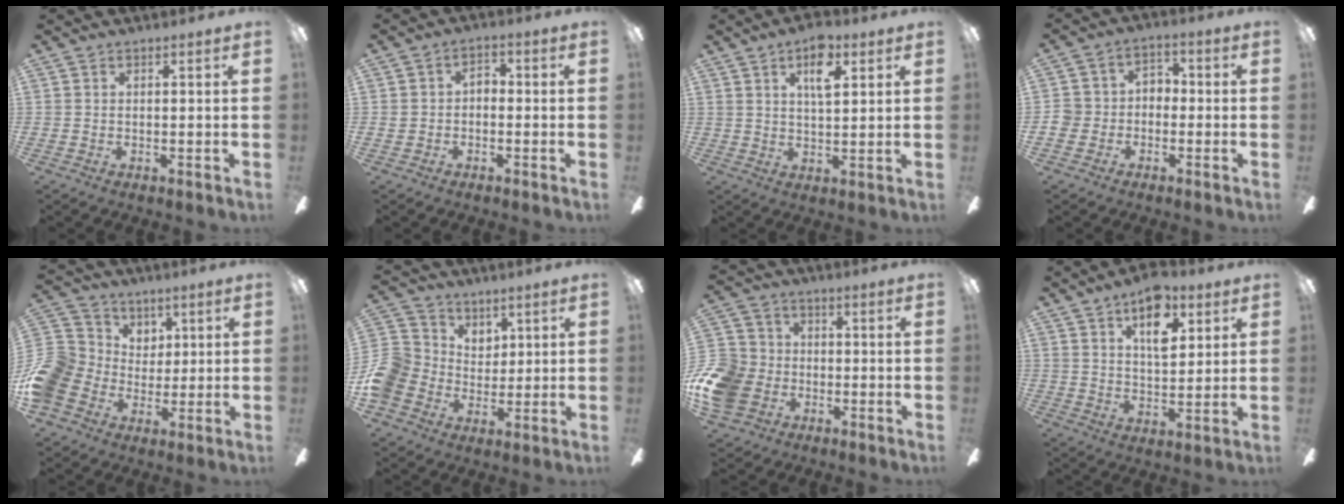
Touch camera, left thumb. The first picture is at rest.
{"total": 3.6, "force": [-1.5, 2.7, 1.7], "torque": [-0.031, 0.015, -0.031]}
{"total": 8.0, "force": [4.2, 3.5, 5.9], "torque": [-0.085, -0.007, 0.066]}
{"total": 5.8, "force": [-2.8, 4.9, 1.5], "torque": [-0.044, 0.029, -0.055]}
{"total": 13.6, "force": [-1.1, 12.5, 5.1], "torque": [-0.124, 0.020, -0.016]}
{"total": 10.1, "force": [0.7, 9.6, 3.1], "torque": [-0.101, 0.007, 0.016]}
{"total": 13.4, "force": [-5.0, 10.7, 6.2], "torque": [-0.144, 0.043, -0.089]}
{"total": 11.4, "force": [6.2, 5.8, 7.7], "torque": [-0.105, -0.018, 0.104]}